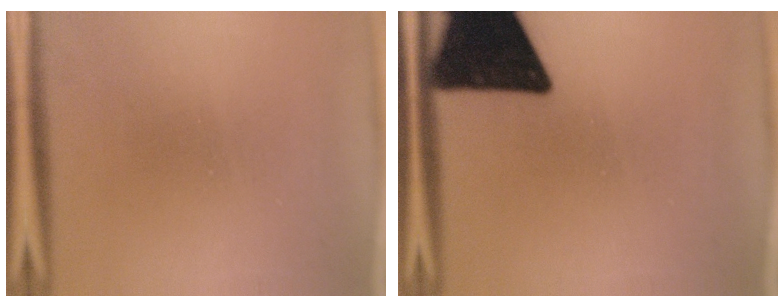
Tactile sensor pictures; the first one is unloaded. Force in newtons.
{"total": 17.3}